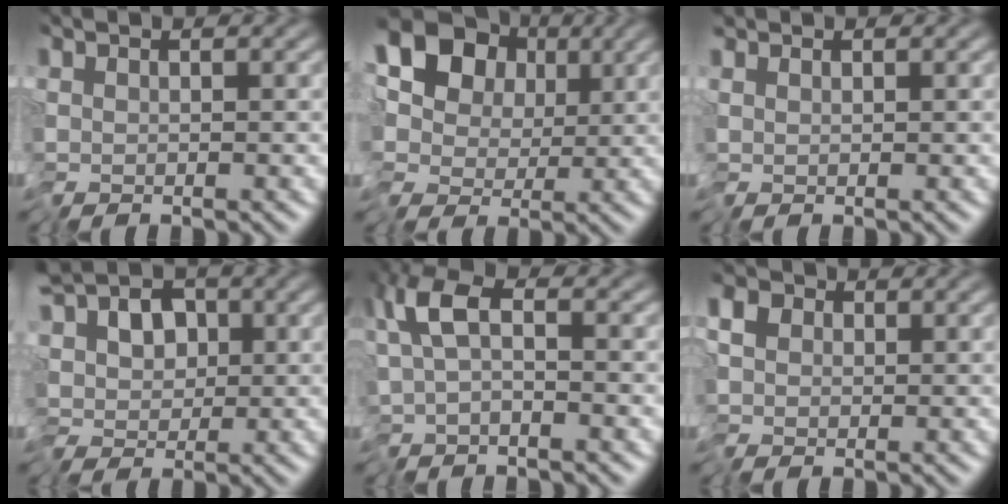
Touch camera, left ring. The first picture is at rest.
{"total": 15.3, "force": [1.3, 13.5, 7.1], "torque": [-0.144, 0.014, -0.011]}
{"total": 0.7, "force": [0.5, 0.4, 0.3], "torque": [-0.006, 0.003, 0.008]}
{"total": 6.1, "force": [-0.1, 4.2, 4.4], "torque": [-0.064, -0.002, -0.001]}
{"total": 4.4, "force": [-1.2, 2.1, 3.7], "torque": [-0.085, -0.004, -0.032]}
{"total": 4.6, "force": [0.5, 3.5, 2.8], "torque": [-0.052, 0.016, -0.007]}